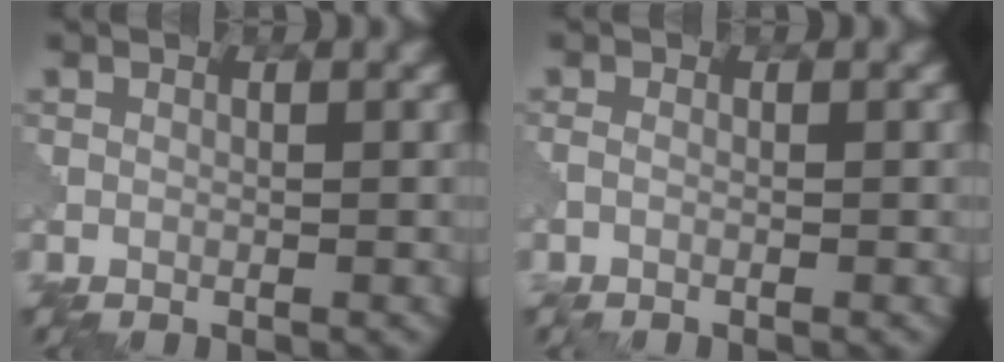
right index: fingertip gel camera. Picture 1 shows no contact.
{"total": 1.1, "force": [-0.1, 0.7, 0.8], "torque": [0.001, 0.003, -0.021]}